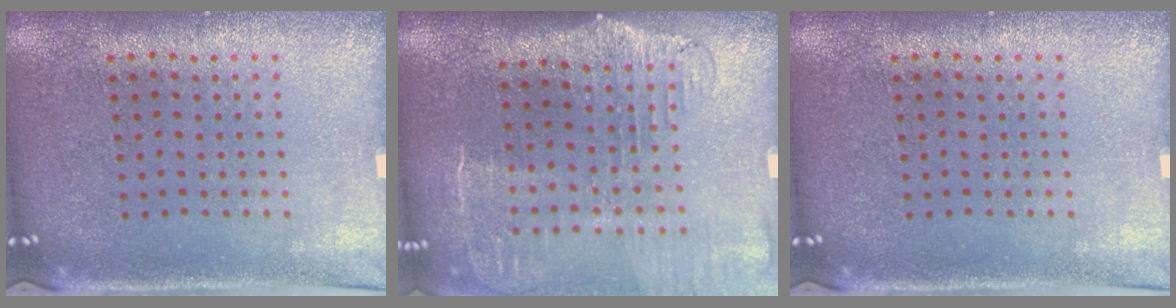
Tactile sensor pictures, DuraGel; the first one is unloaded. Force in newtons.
{"total": 2.1, "press": 1.7, "slide": 1.2}
{"total": 0.0}